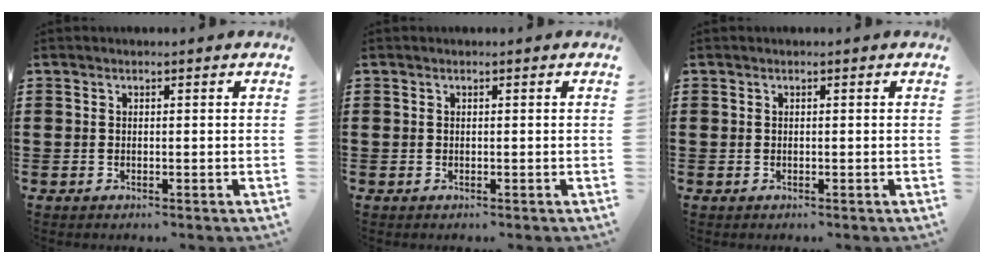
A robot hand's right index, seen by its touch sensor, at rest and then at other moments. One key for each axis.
{"total": 0.0}
{"total": 0.0}